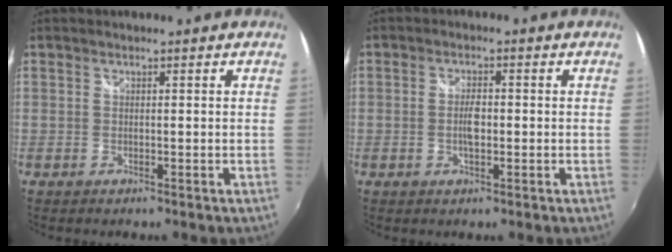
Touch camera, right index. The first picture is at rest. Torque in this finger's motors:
{"motor_torque": [0.24, 0.90, 0.15, 0.01]}